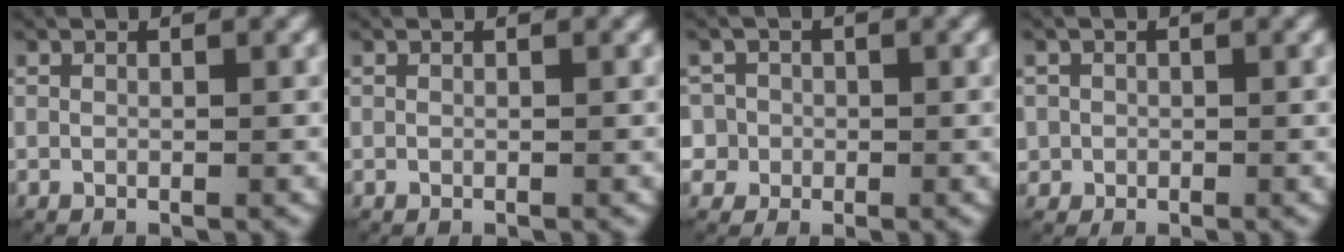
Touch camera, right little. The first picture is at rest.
{"total": 0.0}
{"total": 6.3, "force": [-1.2, 5.9, 1.7], "torque": [-0.052, -0.021, -0.026]}
{"total": 2.1, "force": [-0.4, 2.1, 0.1], "torque": [-0.004, -0.004, -0.012]}